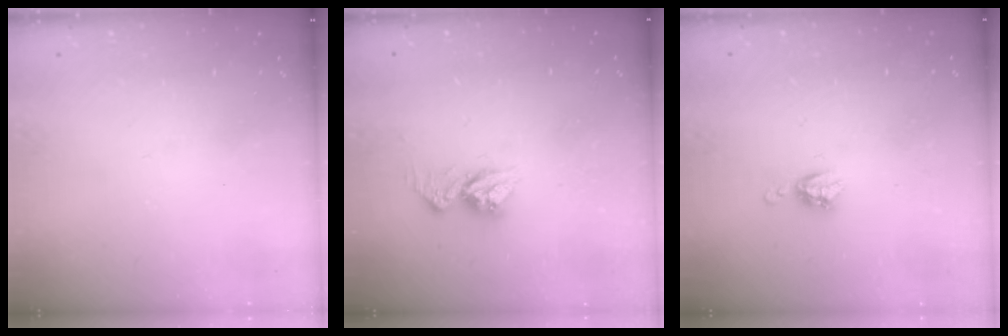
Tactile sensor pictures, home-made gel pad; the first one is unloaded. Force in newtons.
{"total": 10.0, "press": 9.9, "slide": 0.8}
{"total": 5.3, "press": 5.3, "slide": 0.1}